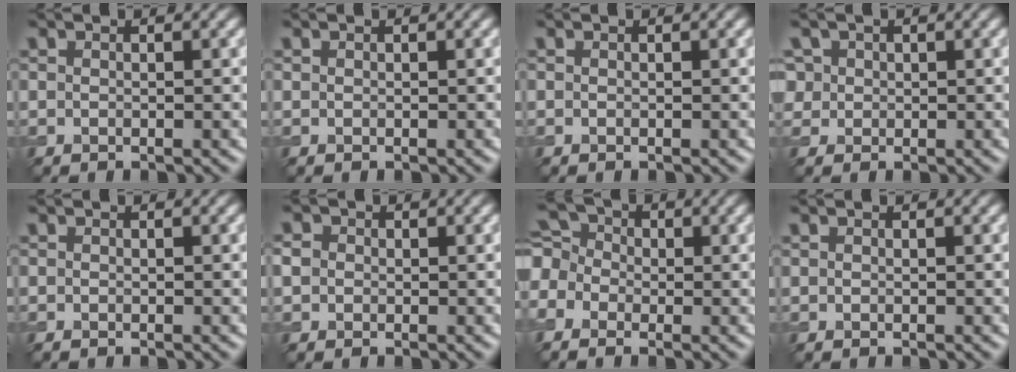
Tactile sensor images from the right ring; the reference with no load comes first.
{"total": 0.0}
{"total": 0.0}
{"total": 3.6, "force": [1.5, 3.0, 1.4], "torque": [-0.036, 0.012, 0.020]}
{"total": 0.0}
{"total": 1.6, "force": [0.1, 1.5, 0.5], "torque": [-0.012, 0.003, -0.006]}
{"total": 5.3, "force": [-1.3, 4.4, 2.6], "torque": [-0.077, 0.022, -0.040]}
{"total": 0.0}